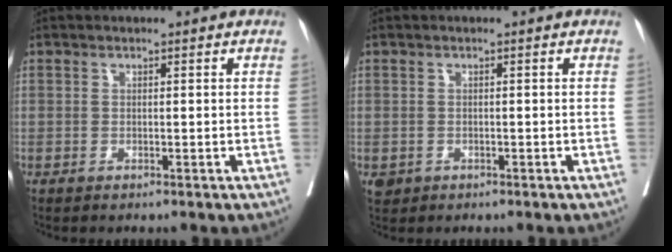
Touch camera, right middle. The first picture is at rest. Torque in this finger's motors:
{"motor_torque": [0.60, -0.55, 0.04, 0.04]}